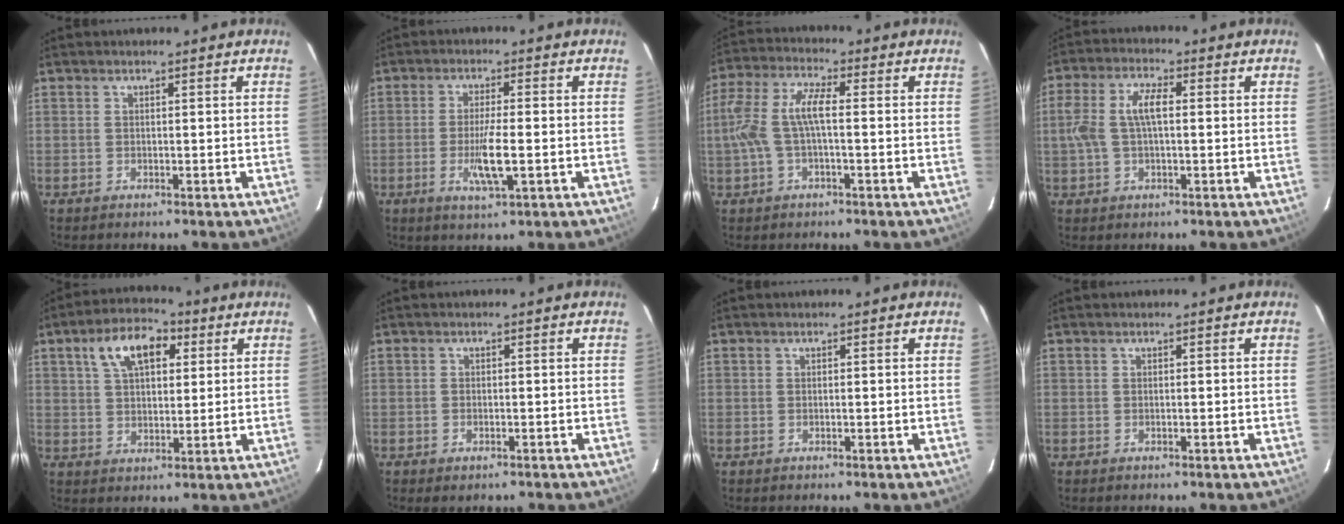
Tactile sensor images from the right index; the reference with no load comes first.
{"total": 6.5, "force": [-1.8, 0.7, 6.2], "torque": [-0.118, -0.011, -0.033]}
{"total": 8.9, "force": [-0.8, 2.7, 8.4], "torque": [-0.185, 0.011, -0.013]}
{"total": 7.6, "force": [0.4, 3.2, 6.9], "torque": [-0.143, 0.014, 0.010]}
{"total": 10.6, "force": [4.4, 5.8, 7.6], "torque": [-0.139, 0.032, 0.075]}
{"total": 1.5, "force": [-0.9, 1.0, 0.7], "torque": [-0.011, -0.002, -0.013]}
{"total": 0.0}
{"total": 0.0}